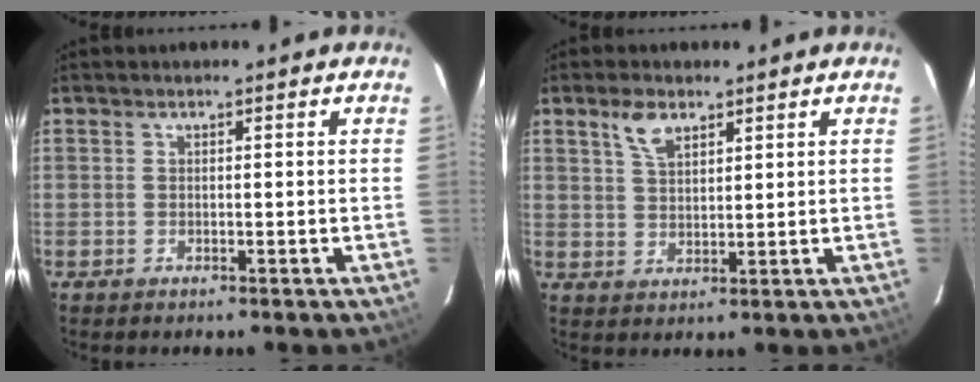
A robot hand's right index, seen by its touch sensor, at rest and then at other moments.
{"total": 4.8, "force": [3.0, 2.4, 2.9], "torque": [-0.053, 0.009, 0.058]}